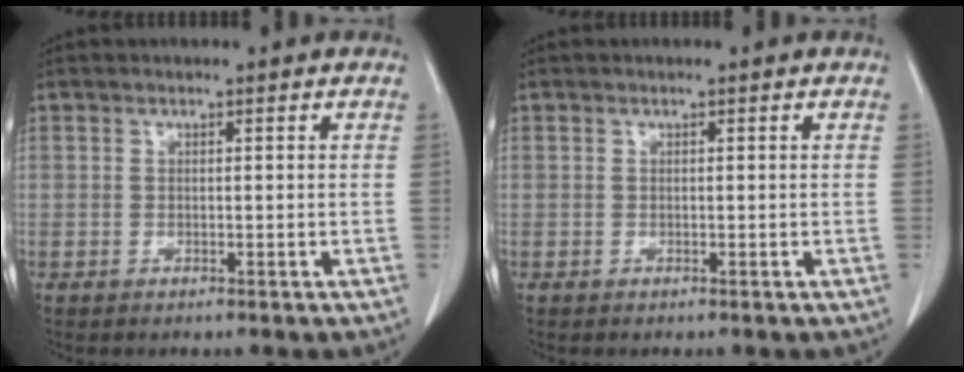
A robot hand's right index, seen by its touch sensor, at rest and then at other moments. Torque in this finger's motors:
{"motor_torque": [0.00, 0.00, 0.00, 0.00]}